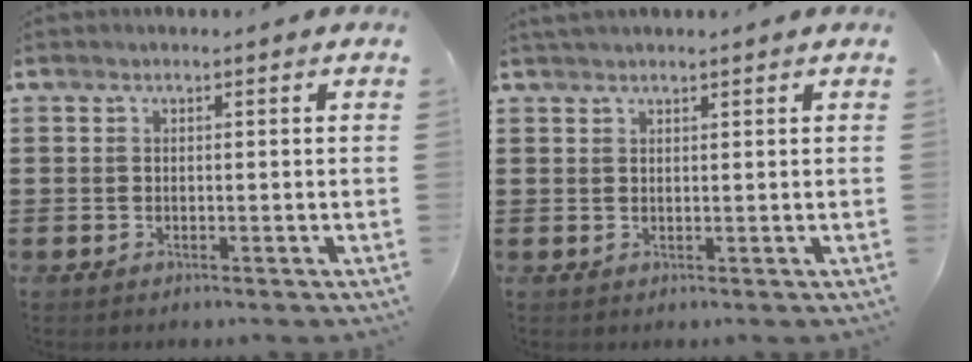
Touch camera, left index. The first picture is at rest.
{"total": 1.4, "force": [1.3, 0.2, 0.4], "torque": [-0.010, 0.001, 0.025]}